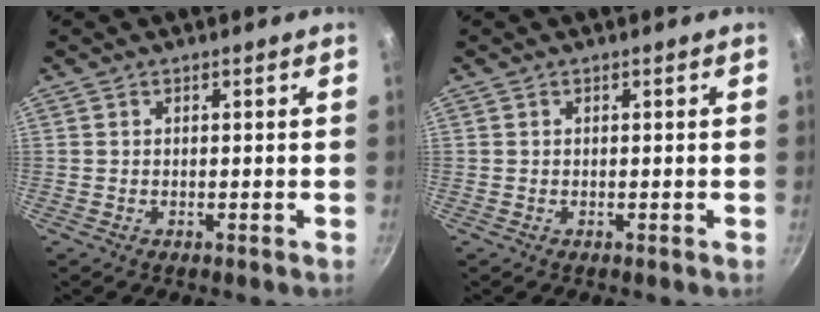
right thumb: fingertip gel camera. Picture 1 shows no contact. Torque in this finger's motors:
{"motor_torque": [-0.01, -0.02, 0.04, 0.10, 0.04]}